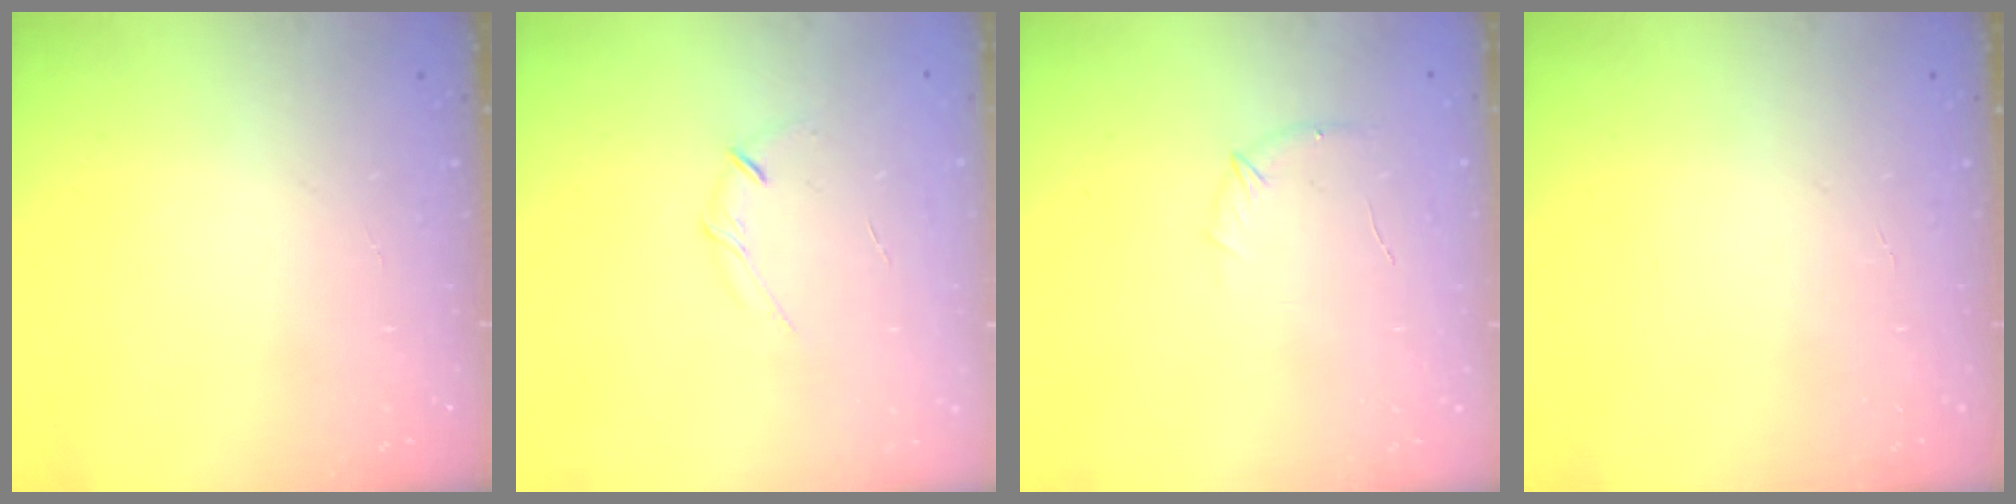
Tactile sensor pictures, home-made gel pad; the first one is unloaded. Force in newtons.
{"total": 4.1, "press": 4.0, "slide": 0.9}
{"total": 5.5, "press": 5.3, "slide": 1.5}
{"total": 0.0}